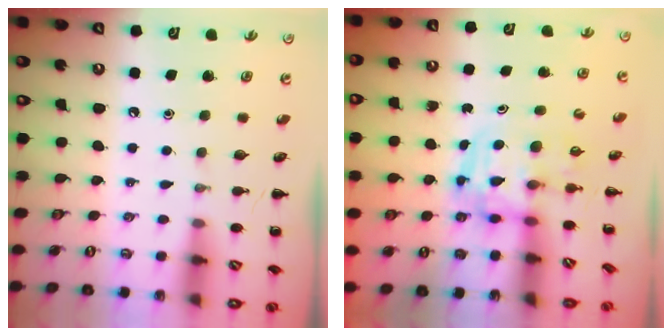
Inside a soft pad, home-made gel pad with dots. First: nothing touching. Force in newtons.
{"total": 3.5, "press": 3.5, "slide": 0.6}